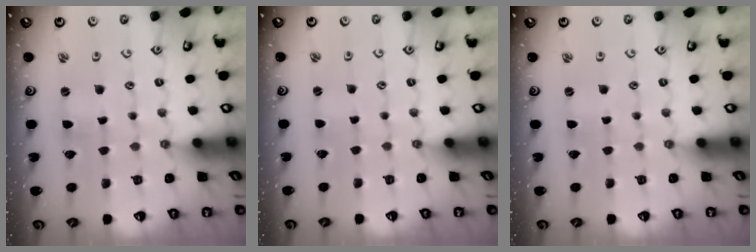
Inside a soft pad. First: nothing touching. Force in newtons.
{"total": 0.7, "press": 0.7, "slide": 0.1}
{"total": 0.7, "press": 0.7, "slide": 0.3}